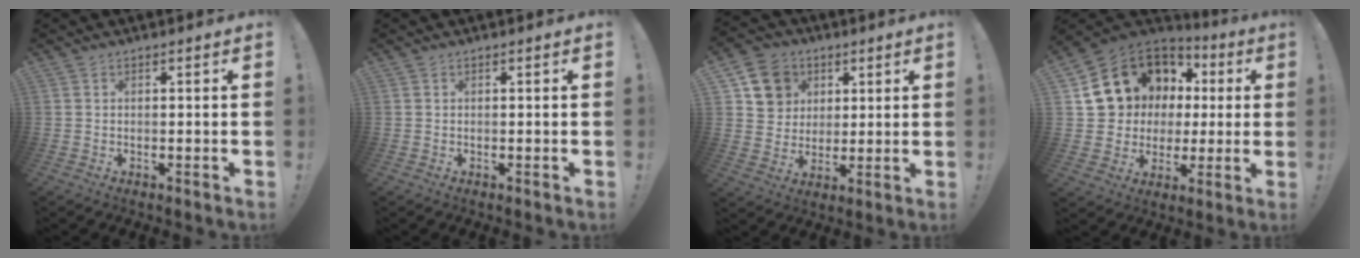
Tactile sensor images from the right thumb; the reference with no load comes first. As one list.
[{"total": 0.0}, {"total": 11.9, "force": [4.9, 10.3, 3.3], "torque": [-0.038, -0.019, 0.100]}, {"total": 16.3, "force": [7.0, 13.4, 6.1], "torque": [-0.092, -0.039, 0.163]}]